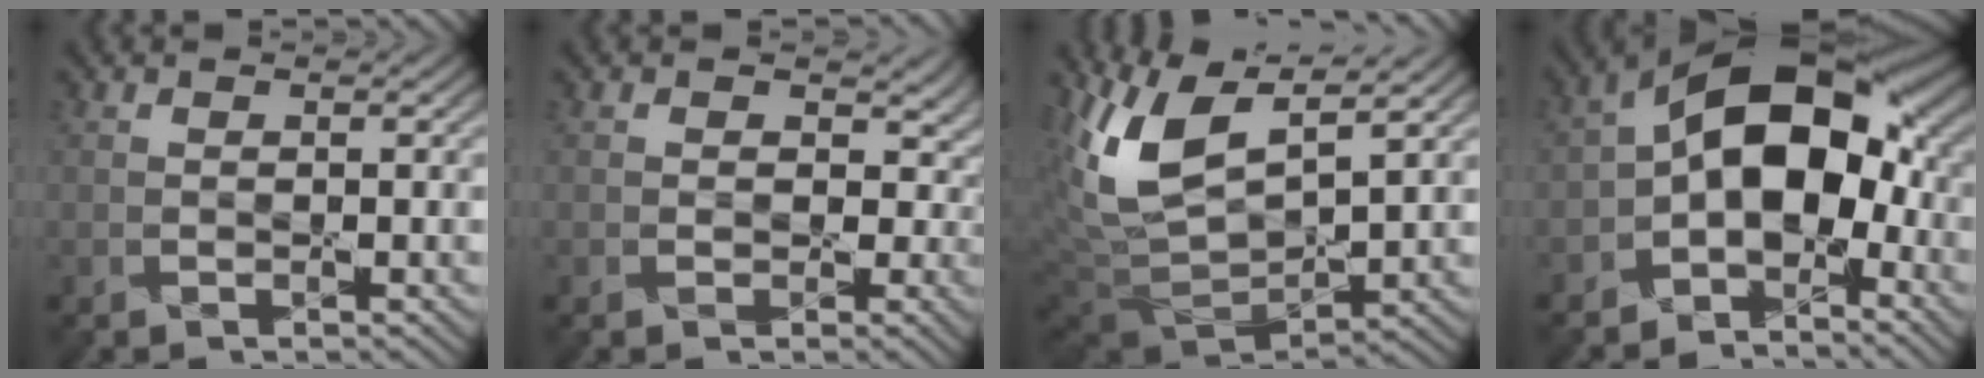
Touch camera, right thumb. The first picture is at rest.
{"total": 4.9, "force": [0.2, 4.0, 2.9], "torque": [-0.024, 0.000, -0.002]}
{"total": 13.2, "force": [6.2, 5.7, 10.2], "torque": [-0.243, 0.004, 0.119]}
{"total": 13.5, "force": [-2.2, 8.0, 10.6], "torque": [-0.165, 0.016, -0.056]}